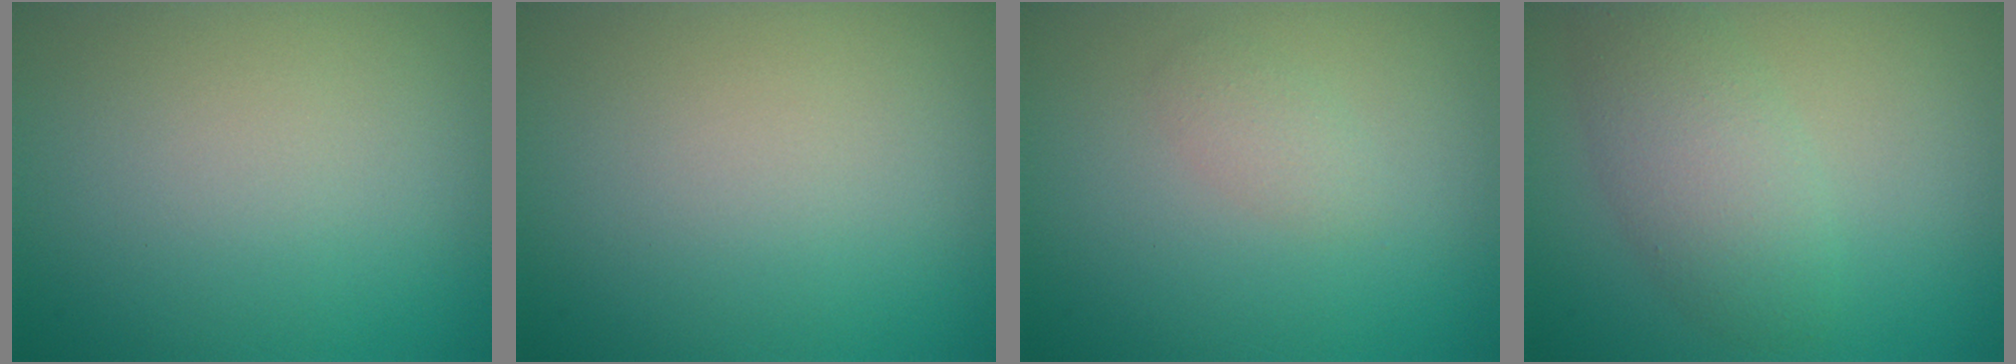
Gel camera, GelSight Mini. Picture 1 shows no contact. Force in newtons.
{"total": 0.0}
{"total": 1.1, "press": 1.1, "slide": 0.1}
{"total": 3.9, "press": 3.9, "slide": 0.2}